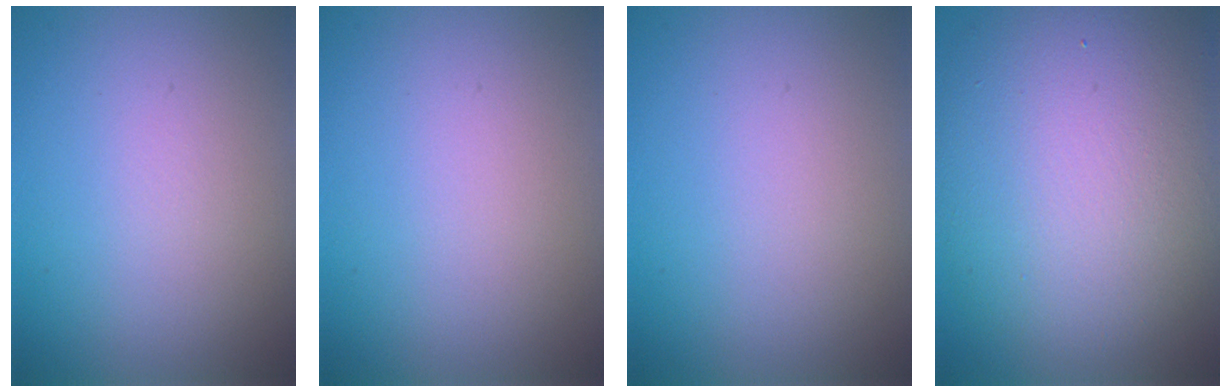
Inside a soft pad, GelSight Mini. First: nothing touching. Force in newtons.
{"total": 0.0}
{"total": 0.0}
{"total": 12.0, "press": 12.0, "slide": 0.5}